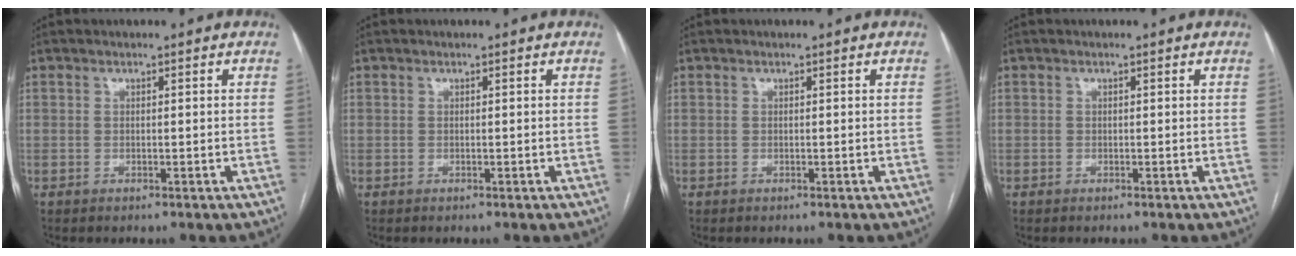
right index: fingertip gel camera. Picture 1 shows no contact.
{"total": 0.0}
{"total": 0.0}
{"total": 0.0}